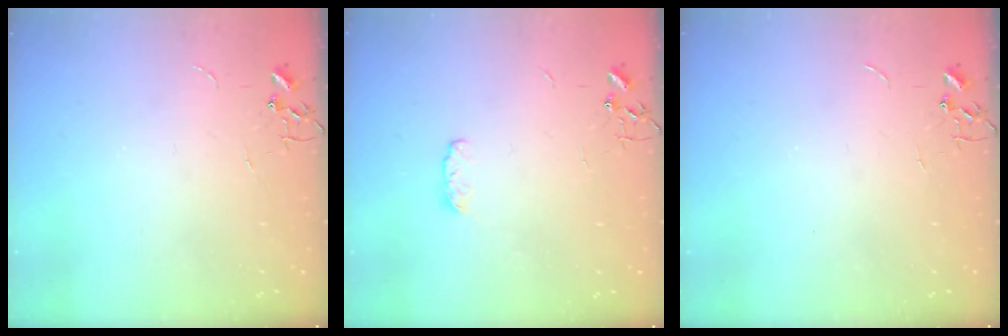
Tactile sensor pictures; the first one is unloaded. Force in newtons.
{"total": 4.3, "press": 4.3, "slide": 0.7}
{"total": 0.0}